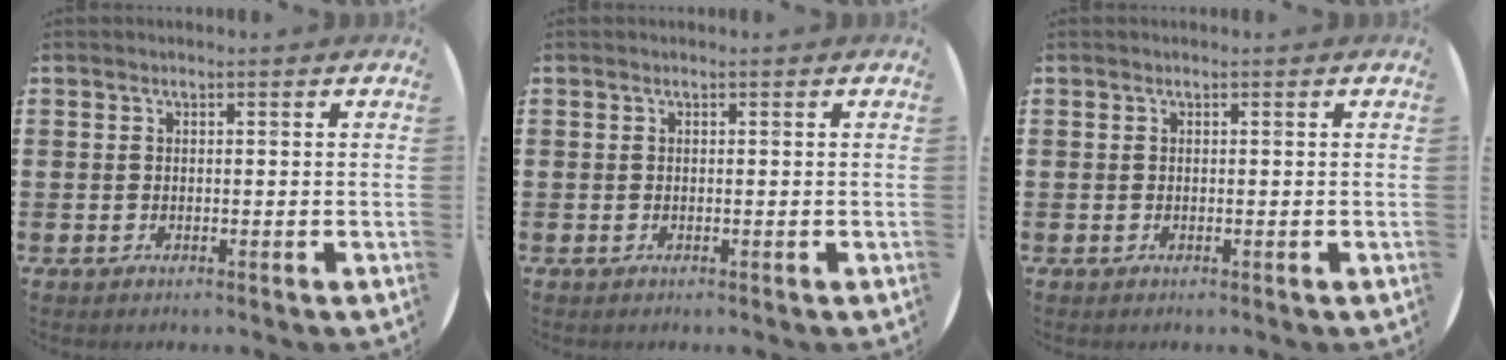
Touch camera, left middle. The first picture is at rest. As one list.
[{"total": 0.0}, {"total": 0.0}]